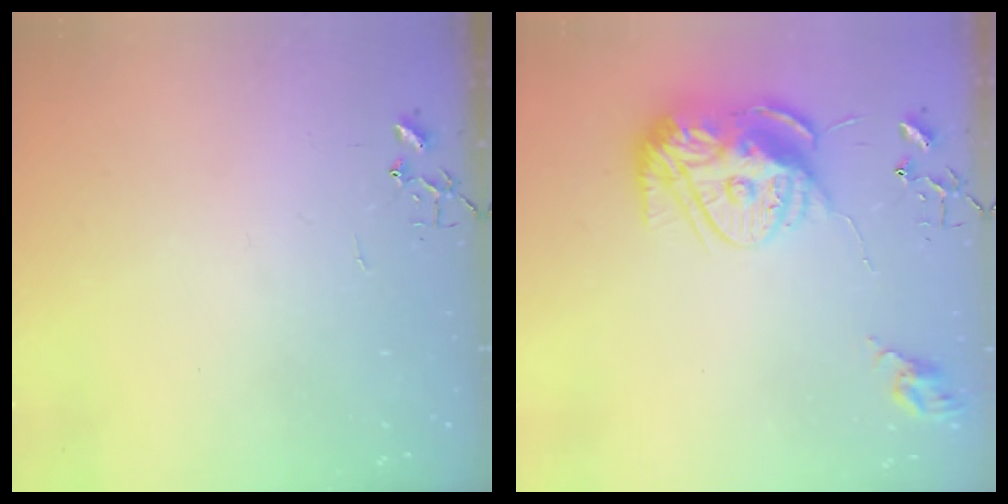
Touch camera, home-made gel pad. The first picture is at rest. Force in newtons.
{"total": 14.9, "press": 14.8, "slide": 1.2}